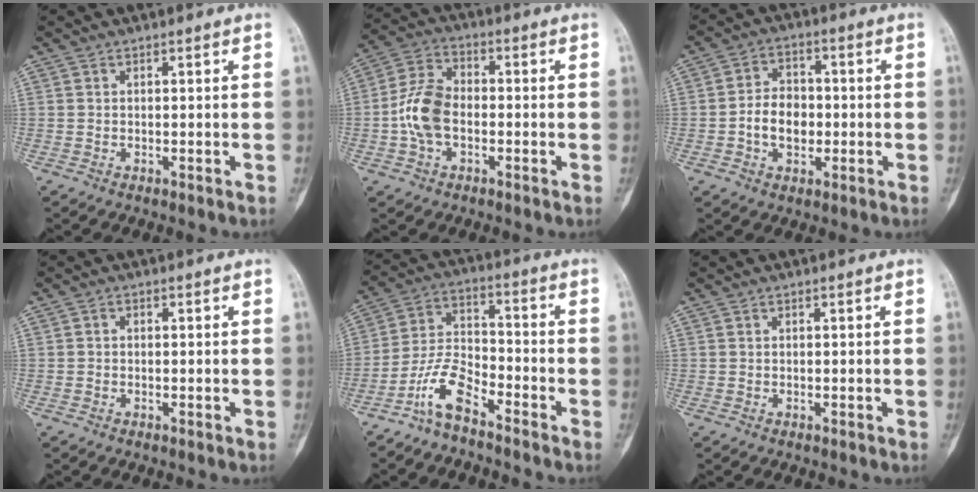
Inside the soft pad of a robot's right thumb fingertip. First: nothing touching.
{"total": 9.6, "force": [-1.7, 6.2, 7.1], "torque": [-0.139, 0.027, -0.041]}
{"total": 7.6, "force": [-1.3, 5.6, 5.0], "torque": [-0.058, 0.017, -0.029]}
{"total": 0.6, "force": [-0.1, 0.5, 0.3], "torque": [-0.002, 0.002, -0.008]}
{"total": 8.1, "force": [-6.0, 2.8, 4.8], "torque": [-0.101, 0.055, -0.127]}
{"total": 0.0}